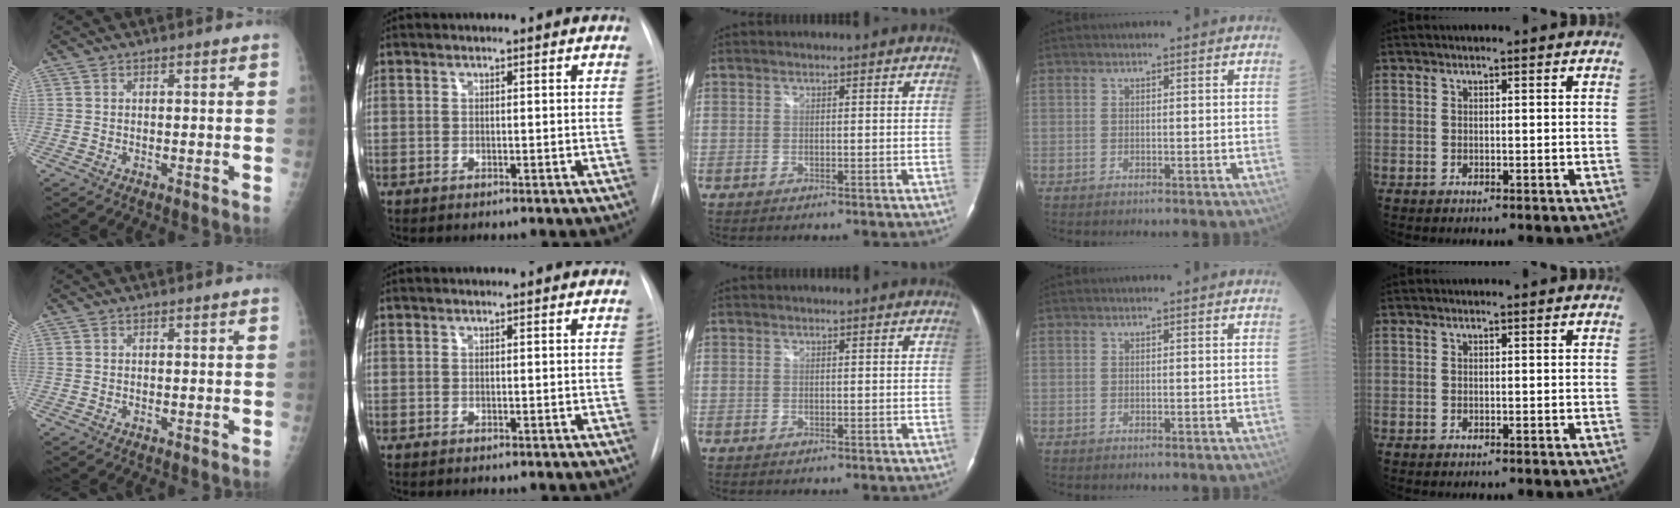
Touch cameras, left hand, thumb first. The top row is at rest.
{}